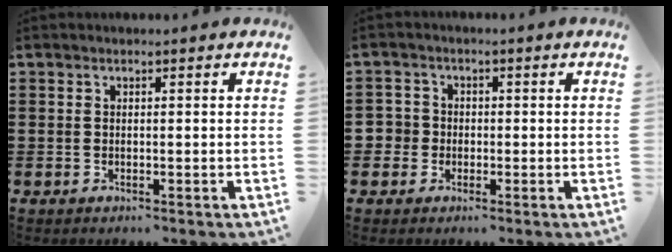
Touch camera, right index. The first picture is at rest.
{"total": 2.9, "force": [-0.8, 2.8, 0.4], "torque": [-0.029, 0.003, -0.023]}